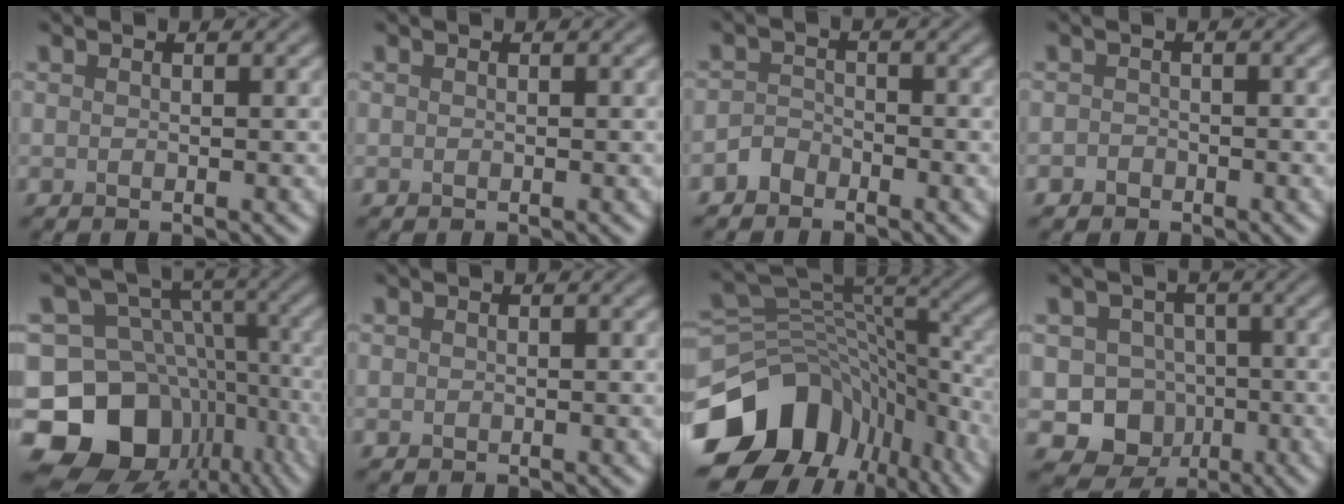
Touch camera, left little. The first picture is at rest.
{"total": 0.0}
{"total": 1.6, "force": [-1.3, 0.9, 0.2], "torque": [-0.001, 0.009, -0.029]}
{"total": 1.0, "force": [-0.7, 0.7, 0.0], "torque": [0.006, 0.000, -0.013]}
{"total": 14.0, "force": [-6.3, 10.9, 6.0], "torque": [-0.117, 0.016, -0.097]}
{"total": 0.0}
{"total": 13.6, "force": [-6.7, 10.2, 6.1], "torque": [-0.146, -0.010, -0.102]}
{"total": 6.6, "force": [-1.9, 6.1, 1.7], "torque": [0.004, -0.003, -0.053]}